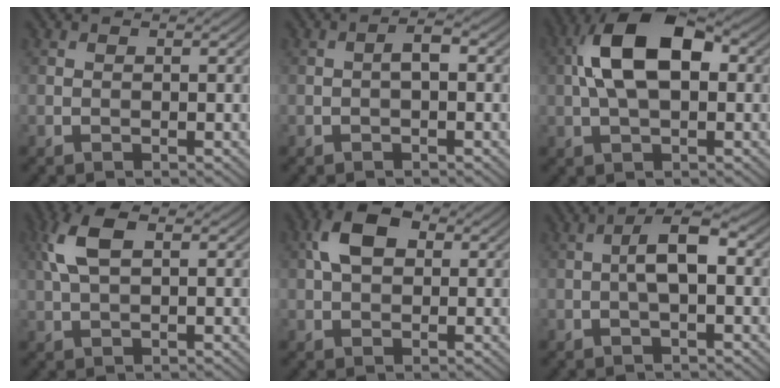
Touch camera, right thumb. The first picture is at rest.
{"total": 1.7, "force": [-0.3, 0.5, 1.6], "torque": [-0.029, 0.008, -0.008]}
{"total": 10.9, "force": [1.4, 5.6, 9.2], "torque": [-0.185, 0.021, 0.017]}
{"total": 5.7, "force": [1.6, 2.5, 4.8], "torque": [-0.119, 0.013, 0.029]}
{"total": 5.9, "force": [1.4, 3.7, 4.4], "torque": [-0.089, 0.013, 0.014]}
{"total": 4.3, "force": [-0.1, 1.3, 4.1], "torque": [-0.077, 0.016, -0.007]}